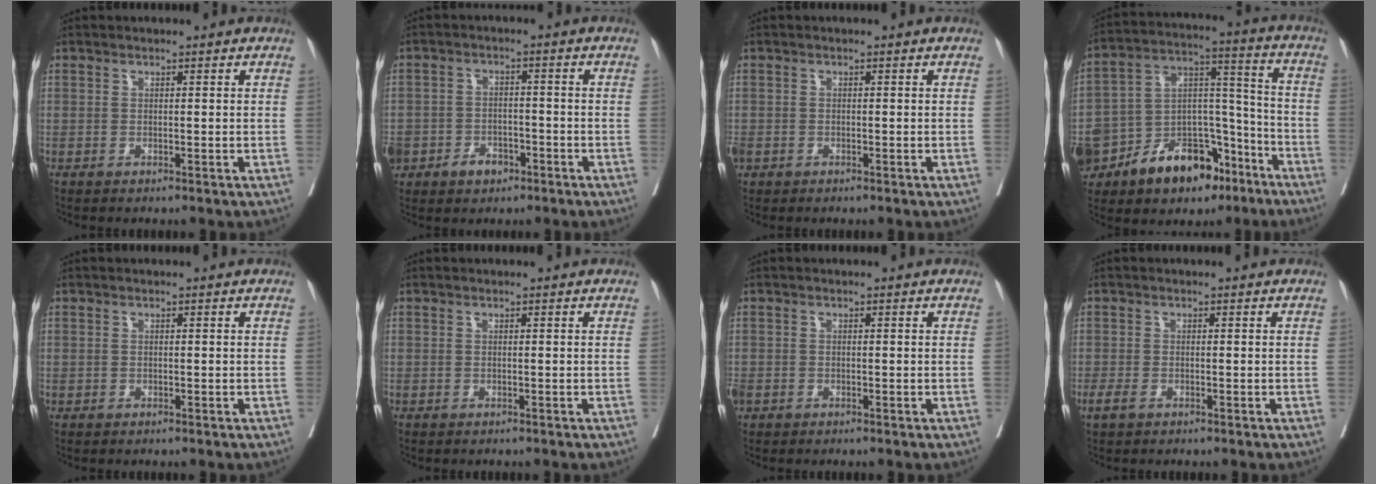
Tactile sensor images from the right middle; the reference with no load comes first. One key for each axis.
{"total": 11.2, "fx": -4.7, "fy": 8.9, "fz": 4.9, "tx": -0.137, "ty": 0.015, "tz": -0.070}
{"total": 3.1, "fx": -1.3, "fy": 2.4, "fz": 1.5, "tx": -0.049, "ty": -0.004, "tz": -0.023}
{"total": 27.3, "fx": -16.5, "fy": 14.2, "fz": 16.5, "tx": -0.346, "ty": 0.004, "tz": -0.267}
{"total": 0.0}
{"total": 0.0}
{"total": 3.6, "fx": -1.5, "fy": 2.8, "fz": 1.7, "tx": -0.060, "ty": -0.005, "tz": -0.027}
{"total": 1.5, "fx": -0.8, "fy": 0.7, "fz": 1.0, "tx": -0.027, "ty": -0.001, "tz": -0.011}